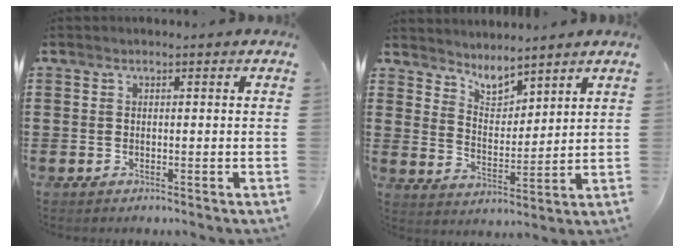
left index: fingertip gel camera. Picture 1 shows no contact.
{"total": 4.7, "force": [4.5, 1.0, 1.1], "torque": [-0.038, -0.019, 0.082]}